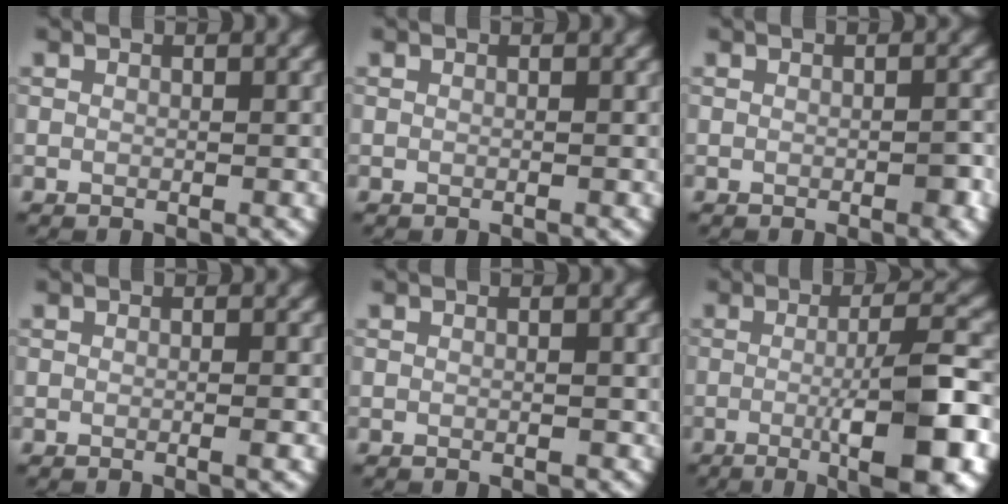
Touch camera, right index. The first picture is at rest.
{"total": 0.0}
{"total": 1.3, "force": [-0.5, 0.3, 1.1], "torque": [-0.016, 0.001, -0.007]}
{"total": 1.1, "force": [-0.2, 0.2, 1.1], "torque": [-0.011, 0.000, -0.008]}
{"total": 0.5, "force": [-0.2, 0.2, 0.4], "torque": [-0.007, 0.001, -0.001]}
{"total": 9.4, "force": [-2.5, 1.7, 8.9], "torque": [-0.116, 0.007, -0.047]}